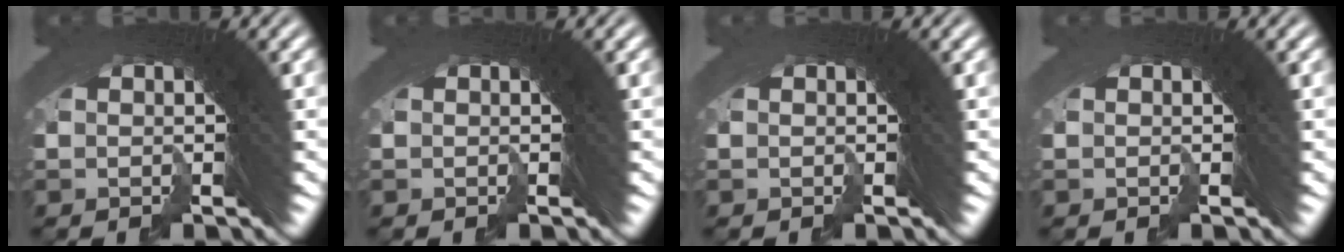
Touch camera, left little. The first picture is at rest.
{"total": 0.0}
{"total": 0.7, "force": [-0.1, -0.4, -0.5], "torque": [0.009, 0.000, -0.002]}
{"total": 0.7, "force": [-0.1, -0.3, -0.6], "torque": [0.009, -0.001, -0.002]}